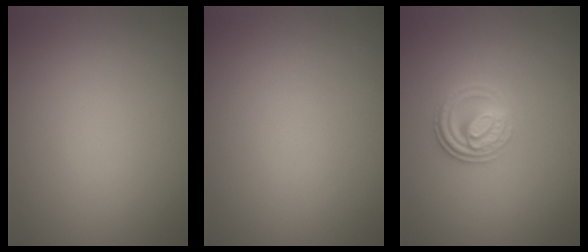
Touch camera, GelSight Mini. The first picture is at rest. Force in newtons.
{"total": 0.0}
{"total": 2.8, "press": 2.5, "slide": 1.4}